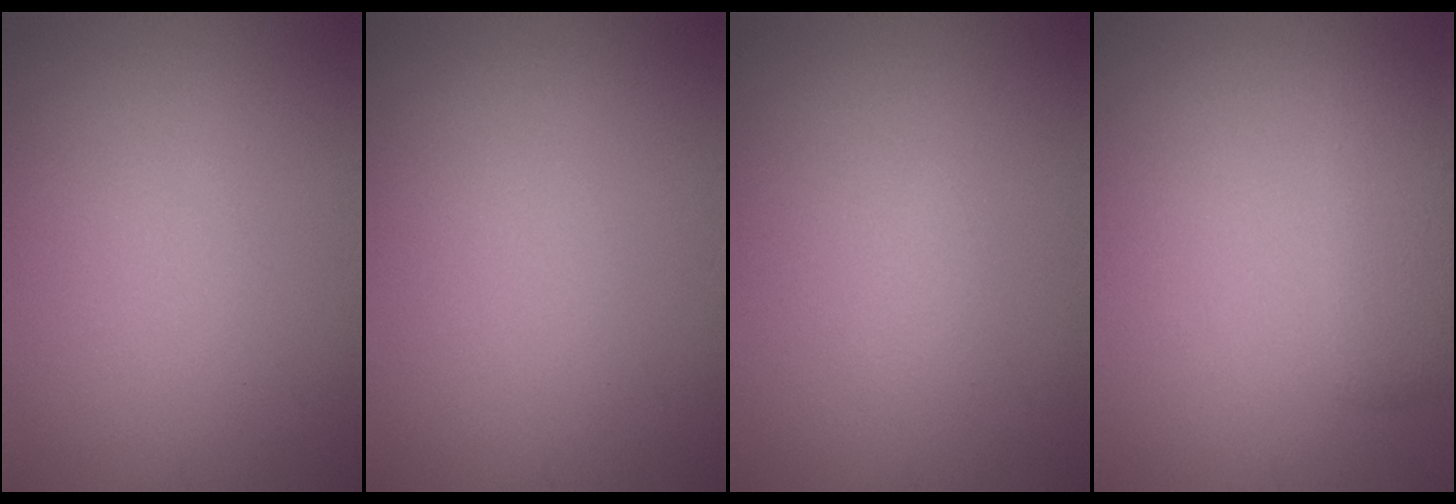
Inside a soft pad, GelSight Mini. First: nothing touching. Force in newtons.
{"total": 0.0}
{"total": 0.9, "press": 0.9, "slide": 0.2}
{"total": 2.7, "press": 2.7, "slide": 0.1}